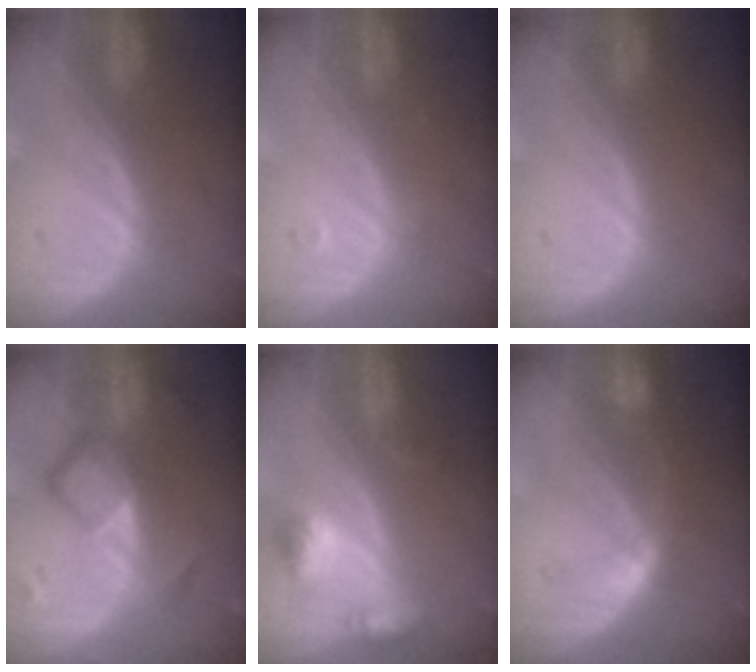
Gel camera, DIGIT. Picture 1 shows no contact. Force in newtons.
{"total": 0.8, "press": 0.8, "slide": 0.1}
{"total": 0.0}
{"total": 6.7, "press": 5.8, "slide": 3.5}
{"total": 5.8, "press": 5.3, "slide": 2.3}
{"total": 5.5, "press": 4.8, "slide": 2.8}